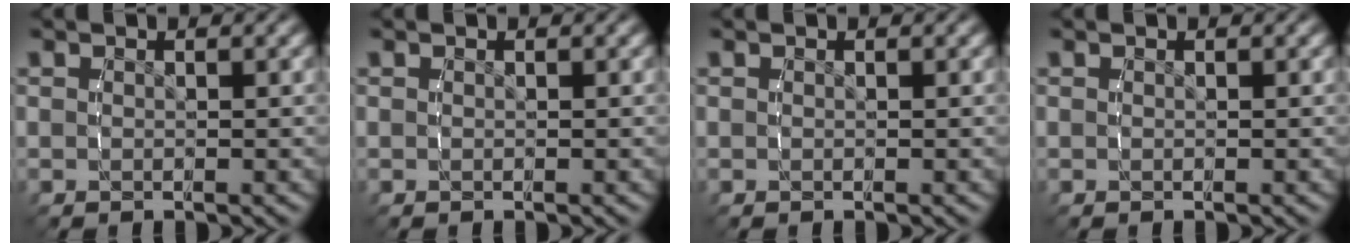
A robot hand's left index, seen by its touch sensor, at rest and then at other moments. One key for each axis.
{"total": 0.0}
{"total": 0.0}
{"total": 0.0}